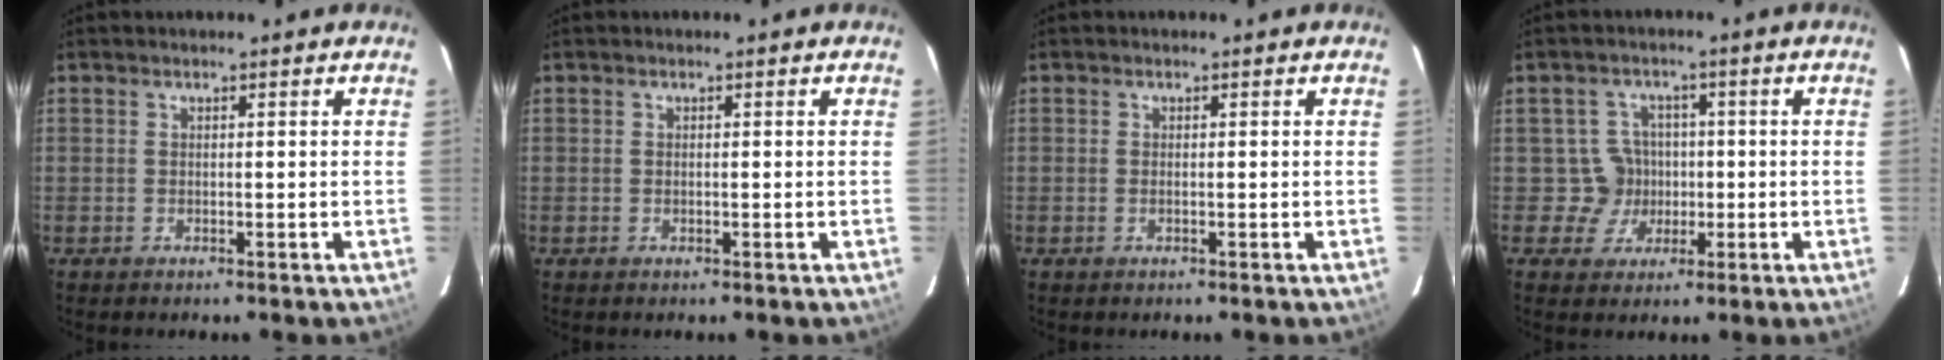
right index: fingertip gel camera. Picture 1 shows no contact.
{"total": 0.0}
{"total": 0.5, "force": [-0.1, 0.1, 0.5], "torque": [-0.009, 0.002, -0.002]}
{"total": 4.9, "force": [-0.7, 4.9, -0.3], "torque": [0.006, 0.018, -0.009]}